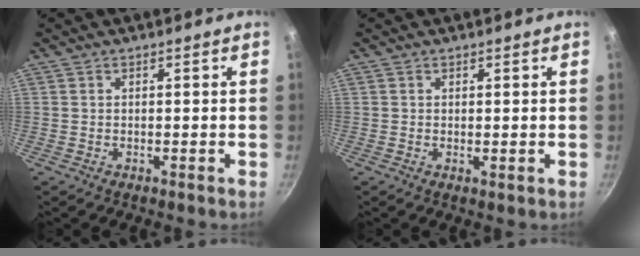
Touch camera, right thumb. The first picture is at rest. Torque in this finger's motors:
{"motor_torque": [-0.28, -0.18, -0.12, -0.08, 0.03]}